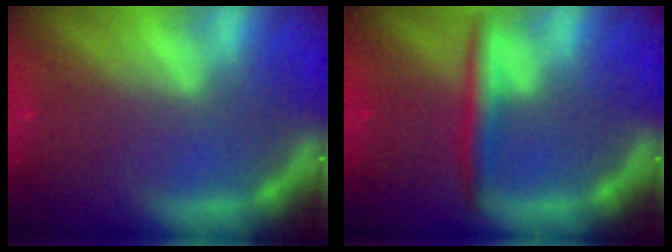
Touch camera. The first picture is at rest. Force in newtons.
{"total": 3.0}